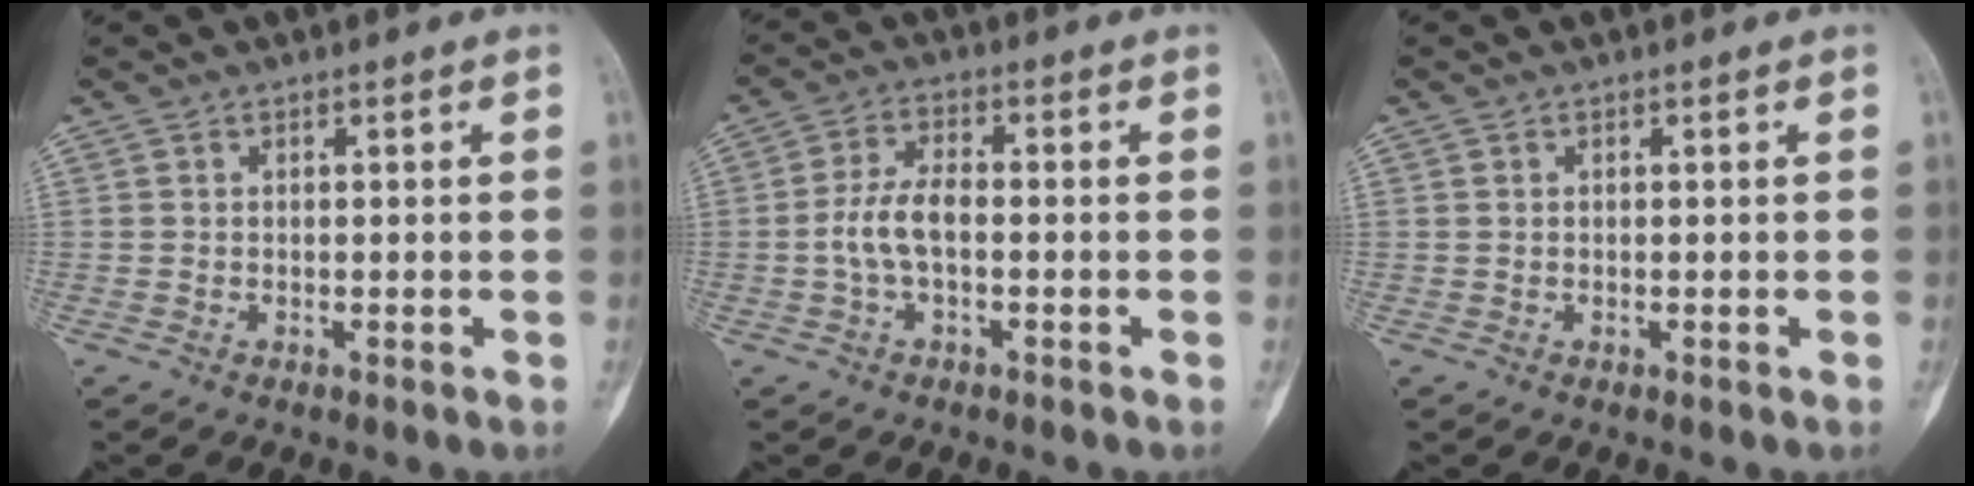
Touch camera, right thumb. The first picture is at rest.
{"total": 6.0, "force": [-1.0, 2.9, 5.2], "torque": [-0.109, 0.021, -0.024]}
{"total": 0.0}